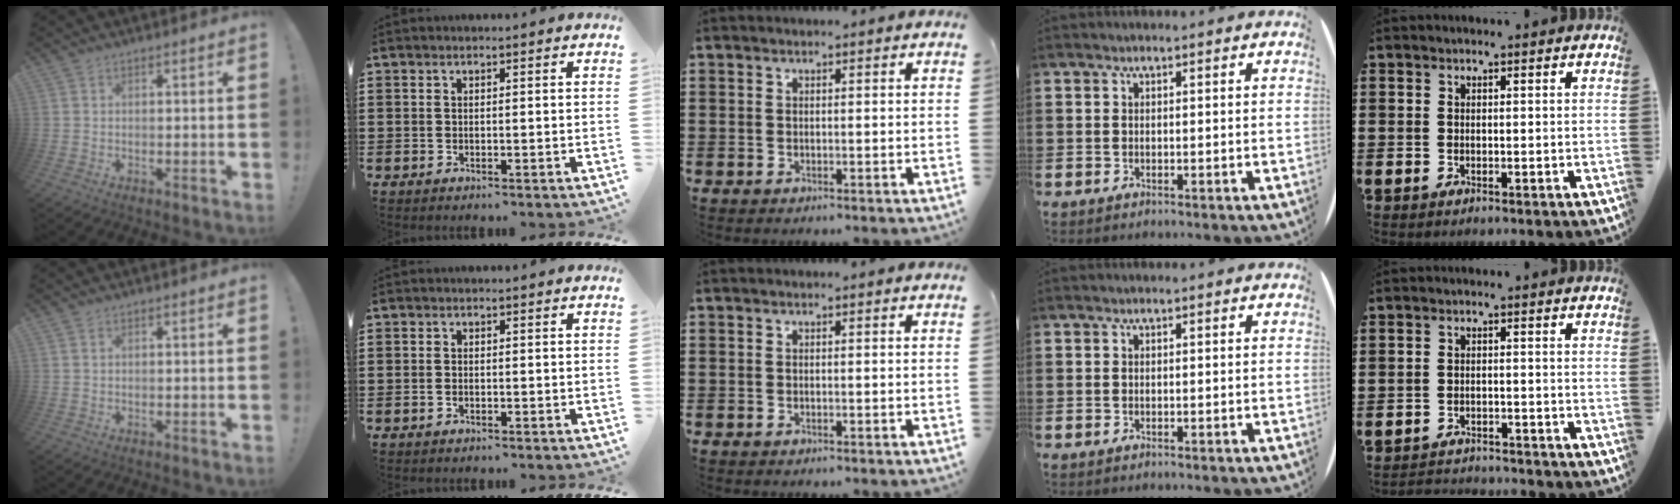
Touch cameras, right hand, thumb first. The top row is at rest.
{"thumb": {"total": 0.9, "force": [0.5, 0.6, 0.3], "torque": [-0.004, 0.001, 0.008]}, "index": {"total": 0.7, "force": [-0.3, 0.4, 0.5], "torque": [-0.012, -0.001, -0.006]}, "little": {"total": 2.2, "force": [-2.2, 0.0, -0.3], "torque": [-0.002, 0.003, -0.048]}}